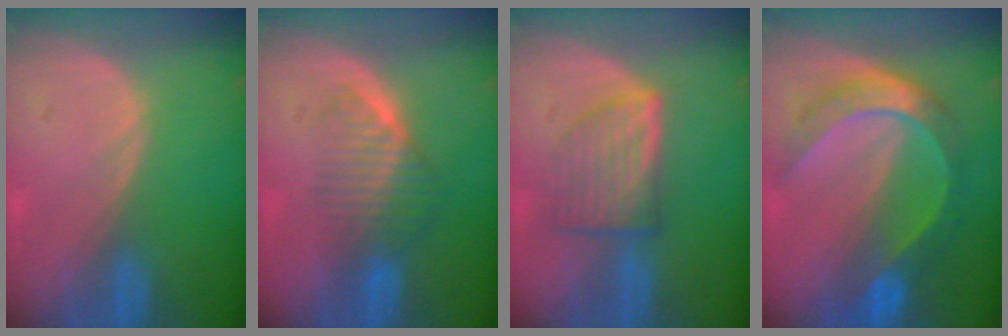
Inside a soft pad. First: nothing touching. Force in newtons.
{"total": 6.5, "press": 5.7, "slide": 3.1}
{"total": 6.6, "press": 6.1, "slide": 2.5}
{"total": 8.5, "press": 8.5, "slide": 0.7}